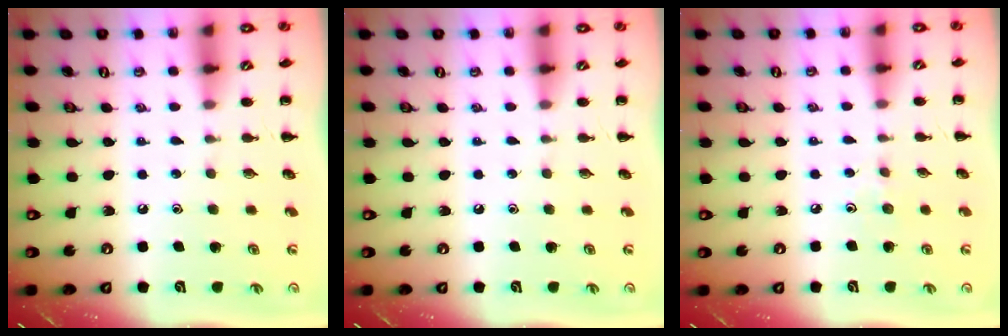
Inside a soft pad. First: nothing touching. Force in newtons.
{"total": 0.0}
{"total": 3.1, "press": 2.9, "slide": 1.2}